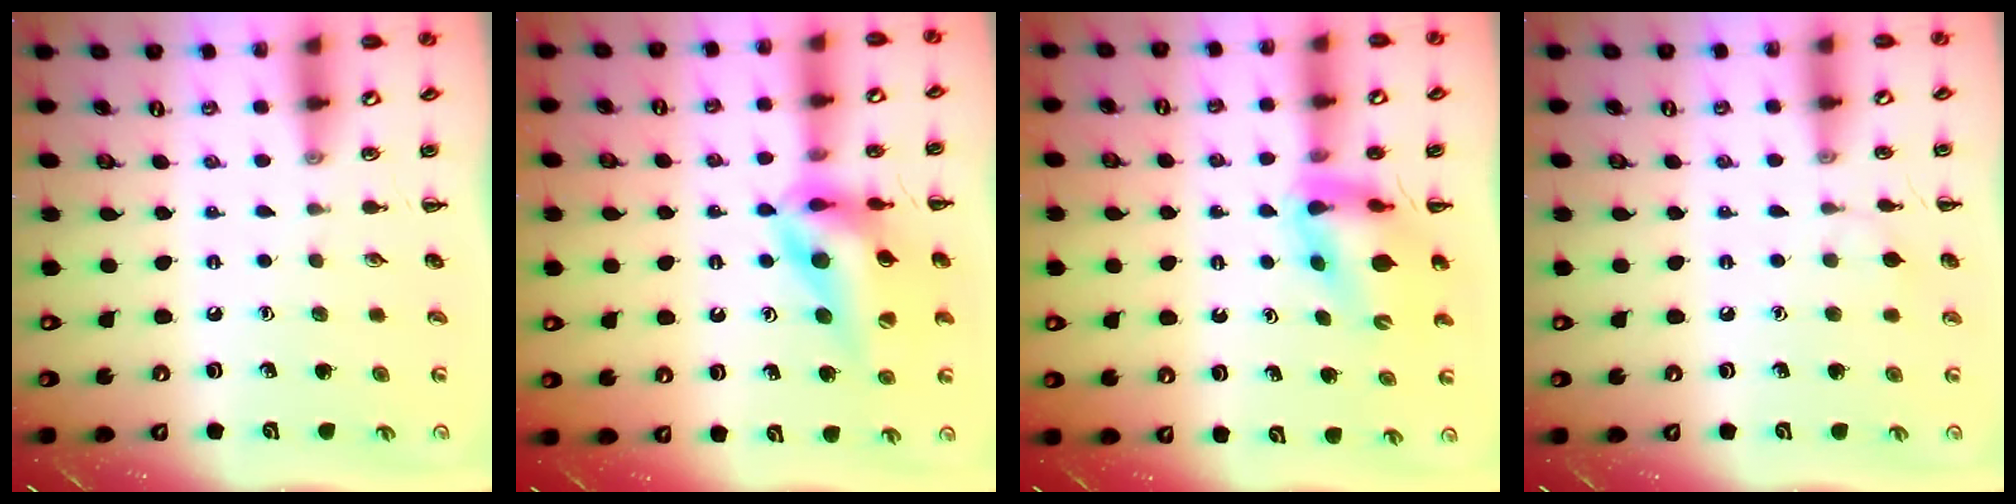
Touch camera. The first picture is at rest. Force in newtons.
{"total": 14.9, "press": 14.2, "slide": 4.7}
{"total": 10.0, "press": 9.6, "slide": 2.9}
{"total": 5.5, "press": 5.2, "slide": 1.7}